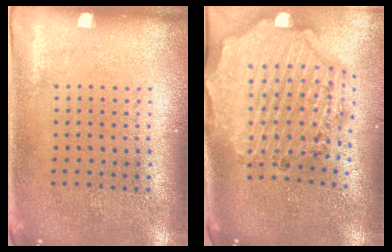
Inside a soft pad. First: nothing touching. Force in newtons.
{"total": 2.9, "press": 2.6, "slide": 1.2}